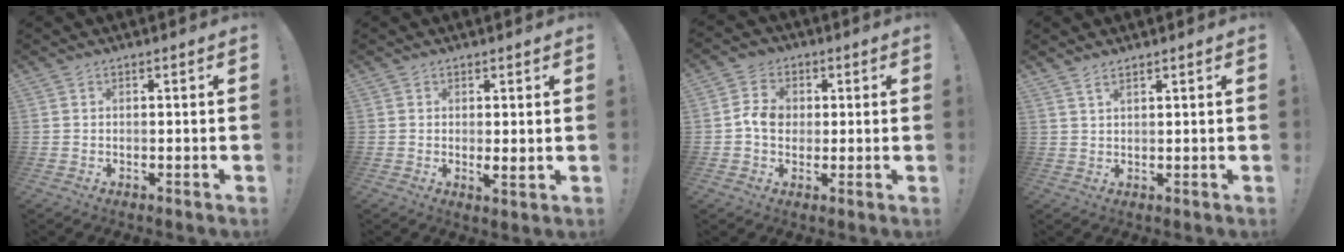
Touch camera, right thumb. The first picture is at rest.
{"total": 2.4, "force": [1.2, 0.4, 2.1], "torque": [-0.021, -0.018, 0.017]}
{"total": 7.5, "force": [0.2, 6.4, 3.8], "torque": [-0.055, 0.015, 0.007]}
{"total": 2.2, "force": [1.8, 0.4, 1.3], "torque": [-0.025, -0.008, 0.032]}